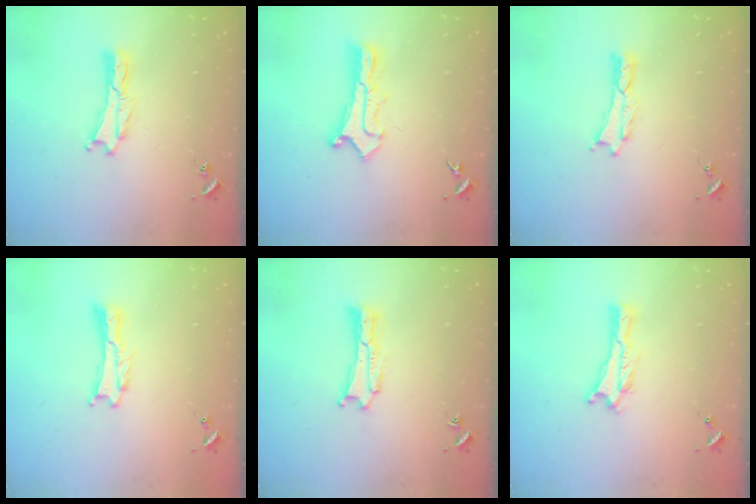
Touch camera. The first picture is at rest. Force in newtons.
{"total": 1.1, "press": 1.1, "slide": 0.1}
{"total": 0.0}
{"total": 0.0}
{"total": 0.0}
{"total": 0.0}